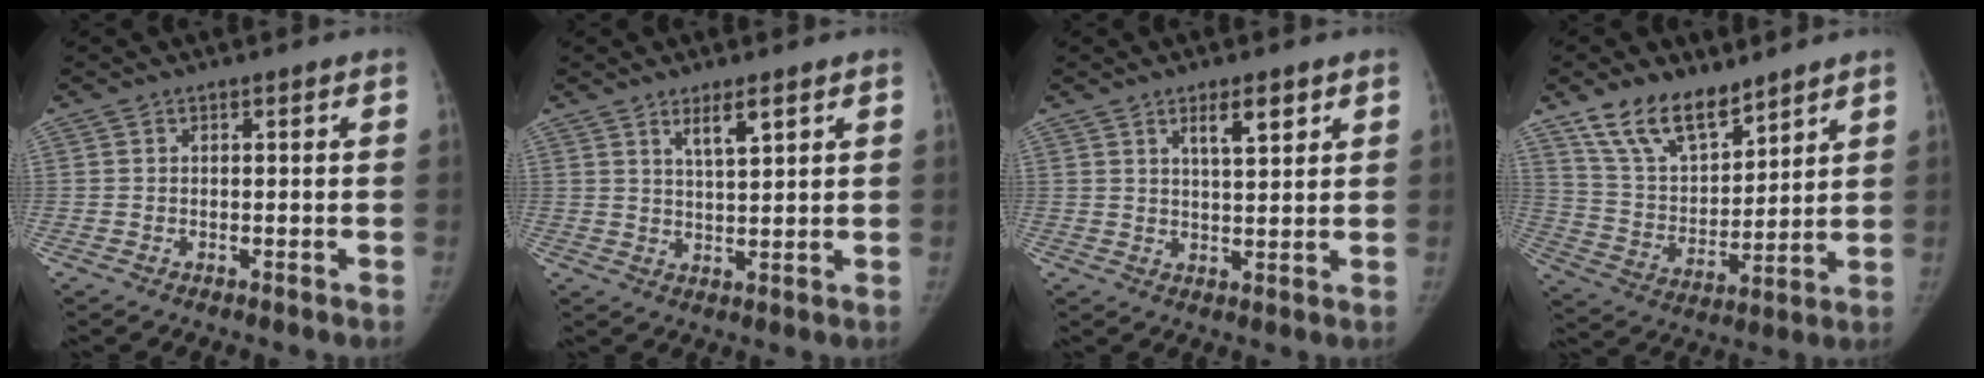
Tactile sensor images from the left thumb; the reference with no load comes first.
{"total": 4.5, "force": [2.7, 0.9, 3.4], "torque": [-0.056, -0.023, 0.052]}
{"total": 5.2, "force": [2.9, 1.5, 4.0], "torque": [-0.056, -0.020, 0.050]}
{"total": 13.8, "force": [10.1, 6.6, 6.7], "torque": [-0.090, -0.054, 0.198]}